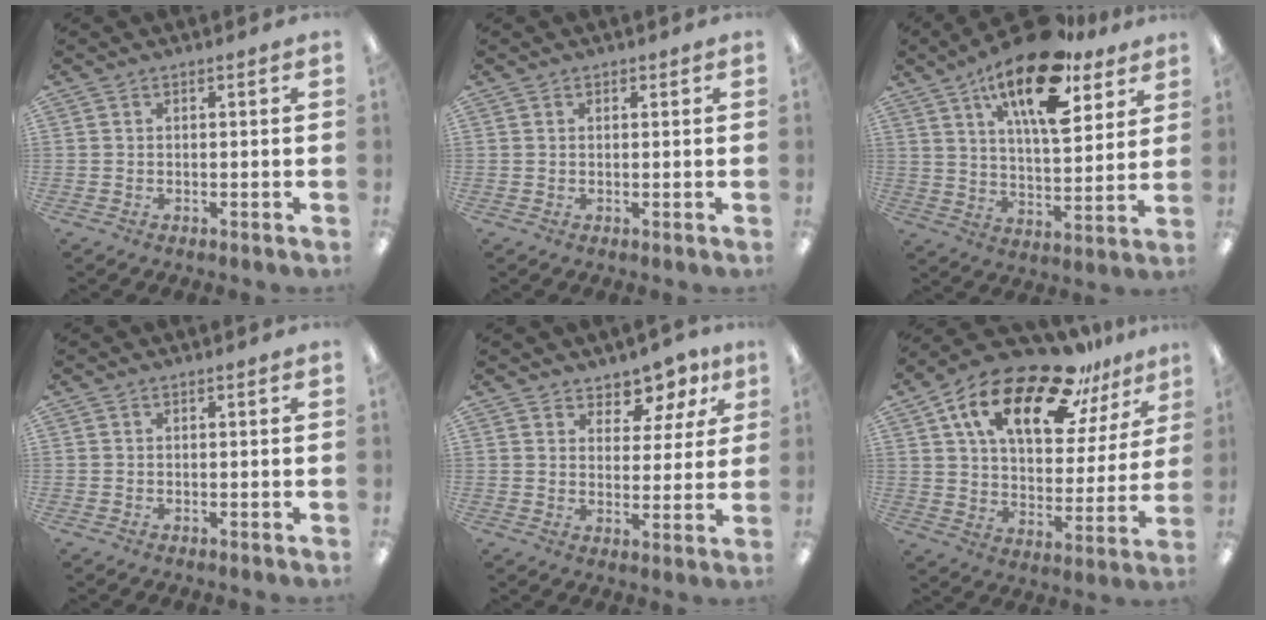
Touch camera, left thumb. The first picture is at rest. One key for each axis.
{"total": 0.6, "fx": 0.5, "fy": 0.4, "fz": 0.1, "tx": 0.005, "ty": -0.002, "tz": 0.007}
{"total": 20.2, "fx": 12.5, "fy": 8.2, "fz": 13.7, "tx": -0.223, "ty": -0.061, "tz": 0.206}
{"total": 0.0}
{"total": 7.5, "fx": 6.3, "fy": 3.6, "fz": 1.6, "tx": -0.025, "ty": -0.047, "tz": 0.115}
{"total": 21.5, "fx": 13.8, "fy": 9.3, "fz": 13.5, "tx": -0.240, "ty": -0.072, "tz": 0.238}